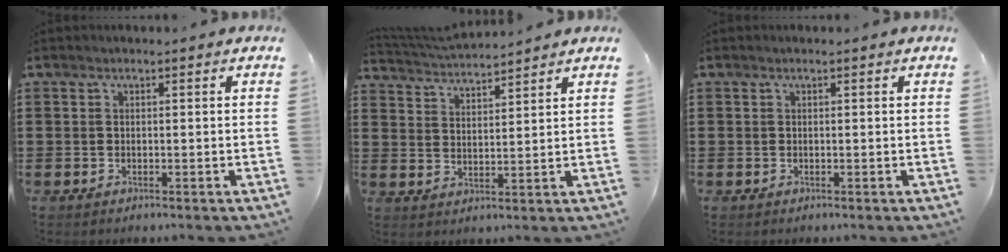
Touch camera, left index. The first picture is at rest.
{"total": 3.9, "force": [3.9, -0.2, 0.4], "torque": [-0.022, -0.022, 0.068]}
{"total": 0.0}